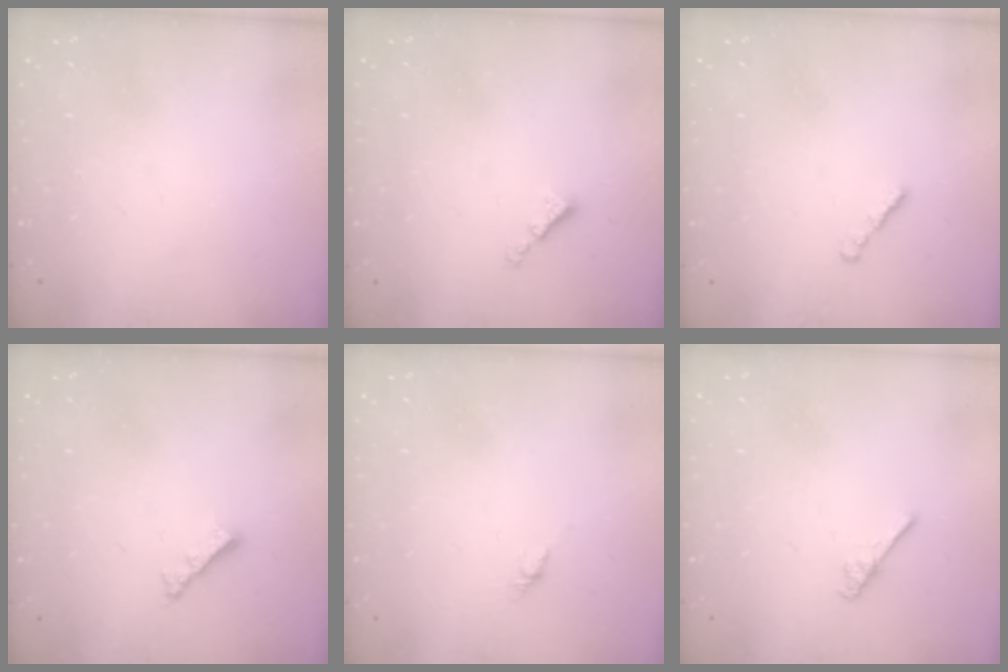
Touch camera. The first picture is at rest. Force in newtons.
{"total": 2.3, "press": 2.3, "slide": 0.4}
{"total": 1.6, "press": 1.5, "slide": 0.5}
{"total": 3.0, "press": 3.0, "slide": 0.6}
{"total": 2.7, "press": 2.6, "slide": 0.7}
{"total": 2.6, "press": 2.6, "slide": 0.3}